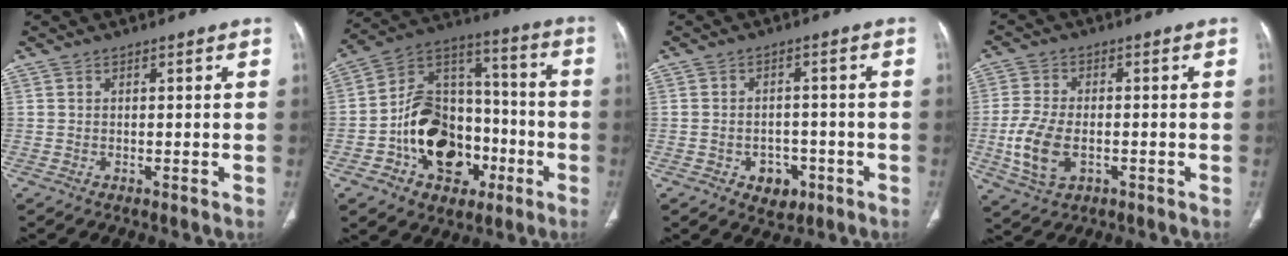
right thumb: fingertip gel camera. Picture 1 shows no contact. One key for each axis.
{"total": 20.3, "fx": -6.2, "fy": 14.7, "fz": 12.6, "tx": -0.160, "ty": 0.062, "tz": -0.097}
{"total": 5.4, "fx": -2.4, "fy": 4.0, "fz": 2.6, "tx": -0.015, "ty": 0.018, "tz": -0.026}
{"total": 9.4, "fx": -2.2, "fy": 5.7, "fz": 7.1, "tx": -0.153, "ty": 0.001, "tz": -0.037}